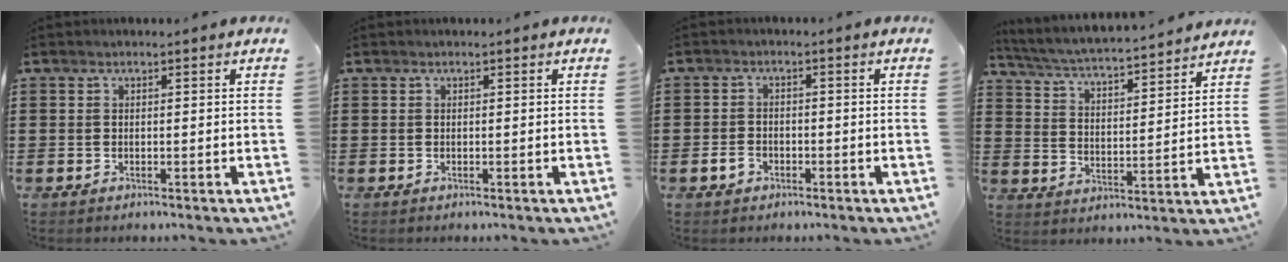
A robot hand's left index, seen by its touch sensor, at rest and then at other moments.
{"total": 0.0}
{"total": 2.3, "force": [-1.2, 1.6, 1.0], "torque": [-0.022, 0.003, -0.025]}
{"total": 4.1, "force": [4.0, -0.5, 1.1], "torque": [-0.043, -0.035, 0.061]}